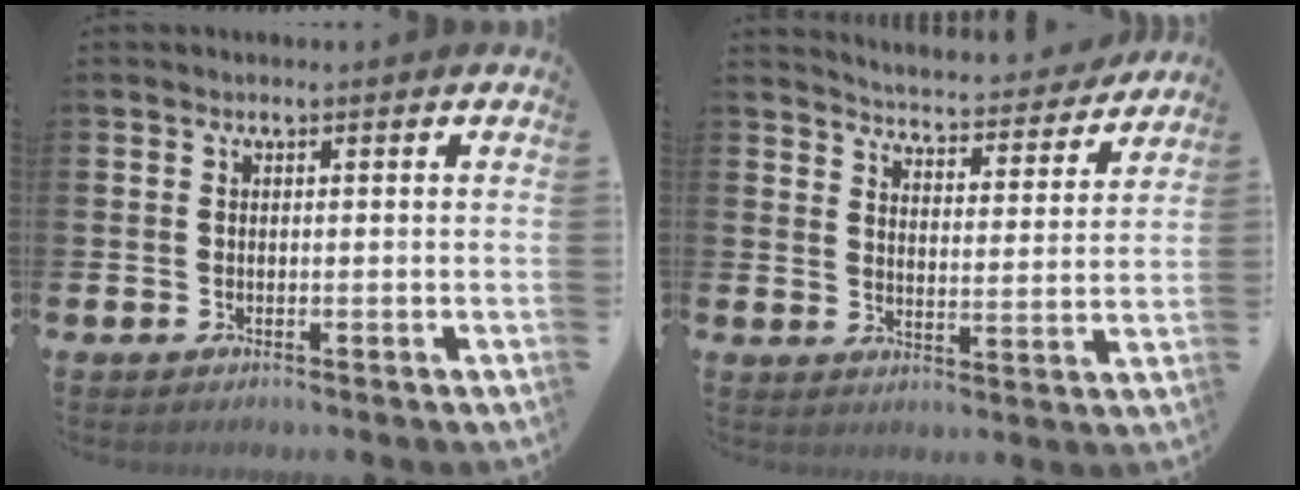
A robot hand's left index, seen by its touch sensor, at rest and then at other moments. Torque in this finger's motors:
{"motor_torque": [0.91, -1.23, 0.26, 0.03]}